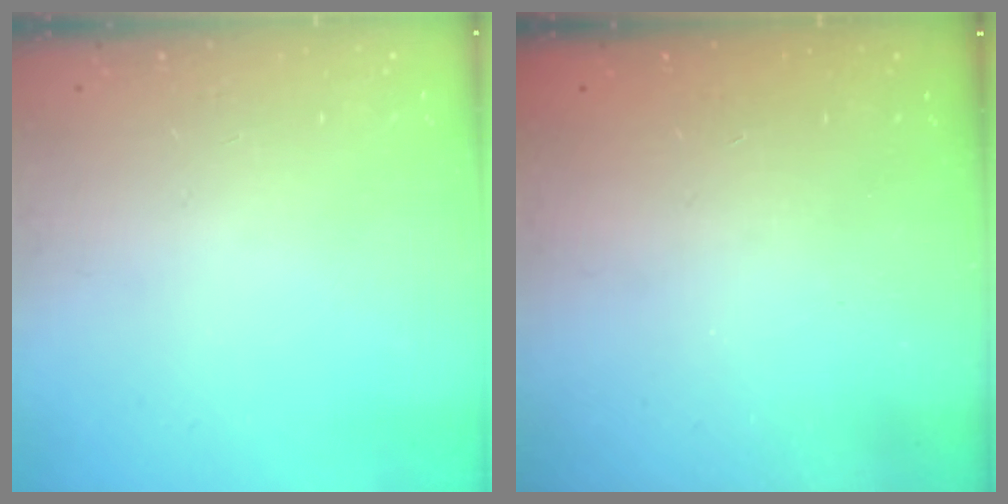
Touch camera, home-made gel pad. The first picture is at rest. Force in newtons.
{"total": 2.3, "press": 2.2, "slide": 0.7}